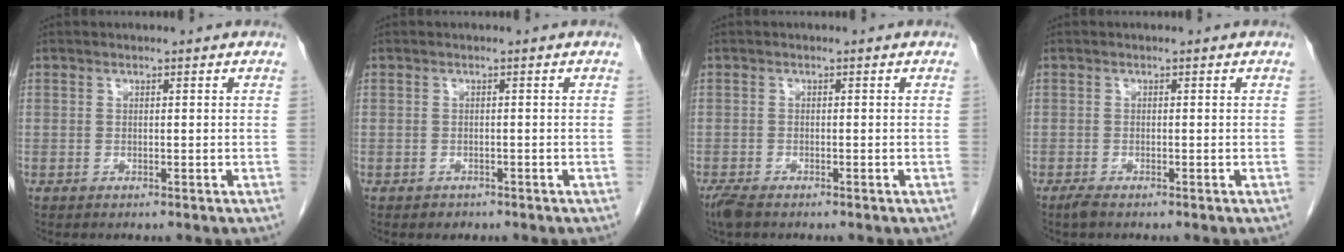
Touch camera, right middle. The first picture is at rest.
{"total": 1.1, "force": [-0.8, 0.7, 0.1], "torque": [-0.006, 0.001, -0.010]}
{"total": 2.8, "force": [-2.2, 0.9, 1.6], "torque": [-0.040, -0.010, -0.038]}
{"total": 1.1, "force": [-0.8, 0.1, 0.6], "torque": [-0.021, -0.005, -0.017]}